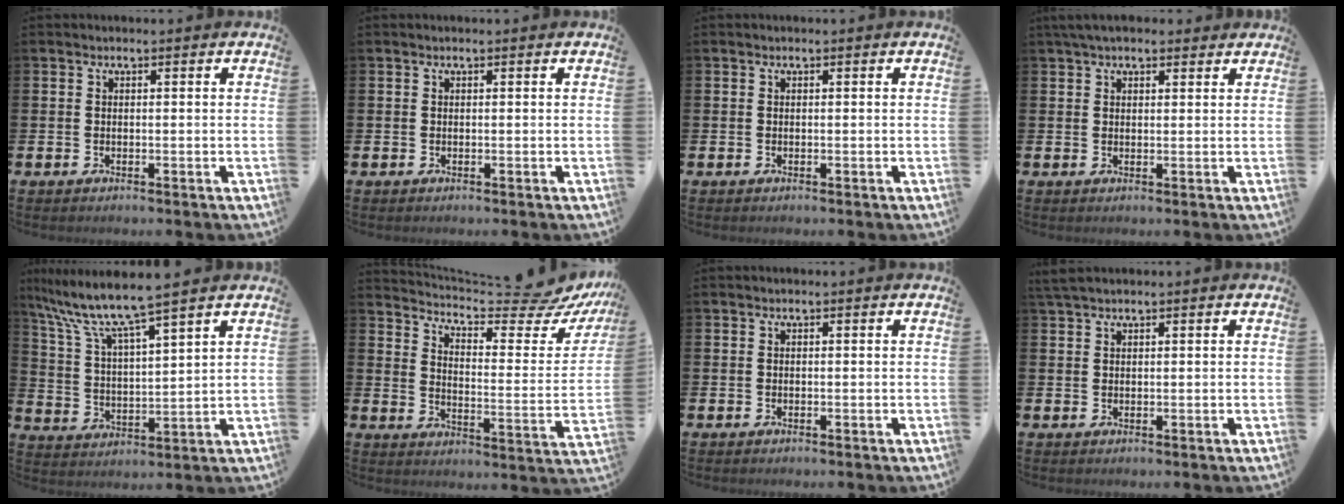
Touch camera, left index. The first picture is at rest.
{"total": 0.0}
{"total": 0.0}
{"total": 3.2, "force": [2.7, 1.2, 1.4], "torque": [-0.030, 0.000, 0.049]}
{"total": 8.2, "force": [7.2, 0.5, 4.0], "torque": [-0.107, -0.039, 0.121]}
{"total": 8.1, "force": [7.0, 1.6, 3.7], "torque": [-0.072, -0.062, 0.111]}
{"total": 0.0}
{"total": 1.8, "force": [1.5, 0.3, 0.8], "torque": [-0.015, 0.003, 0.028]}